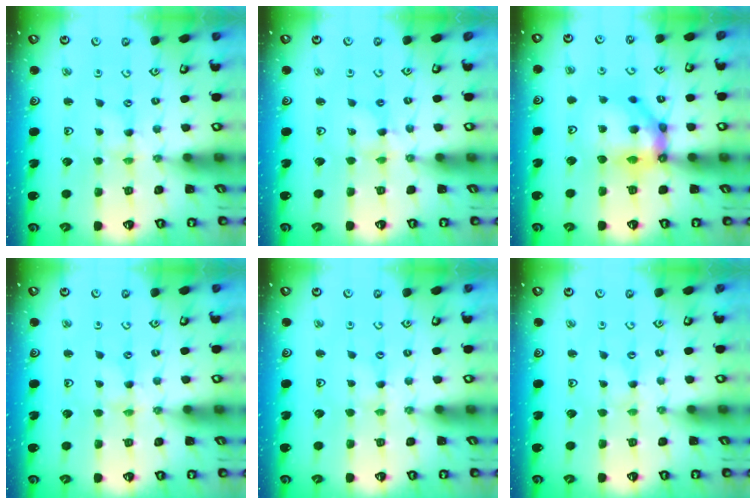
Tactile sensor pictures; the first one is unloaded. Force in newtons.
{"total": 2.7, "press": 2.7, "slide": 0.2}
{"total": 12.0, "press": 11.7, "slide": 2.4}
{"total": 0.8, "press": 0.8, "slide": 0.2}
{"total": 0.6, "press": 0.5, "slide": 0.2}
{"total": 0.0}